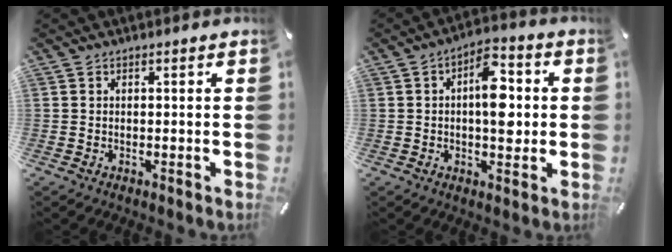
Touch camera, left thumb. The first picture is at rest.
{"total": 10.5, "force": [0.6, 5.7, 8.8], "torque": [-0.108, 0.001, 0.007]}